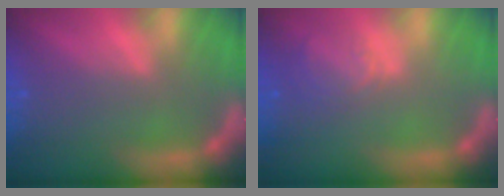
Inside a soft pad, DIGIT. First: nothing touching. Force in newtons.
{"total": 2.9}